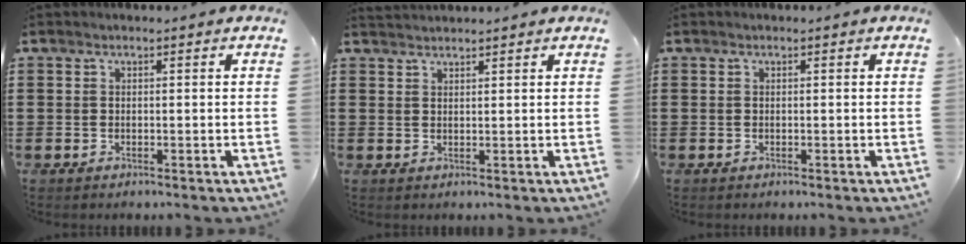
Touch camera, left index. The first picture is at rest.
{"total": 1.5, "force": [1.5, 0.2, 0.0], "torque": [-0.002, 0.002, 0.030]}
{"total": 0.0}